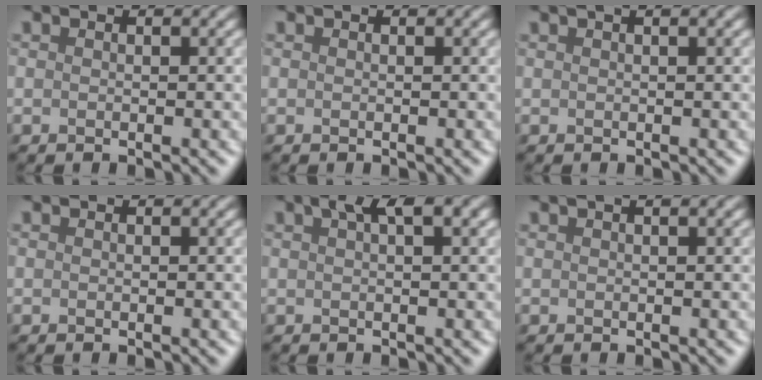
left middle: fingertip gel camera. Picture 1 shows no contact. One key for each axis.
{"total": 0.0}
{"total": 2.9, "fx": 1.7, "fy": 1.1, "fz": 2.2, "tx": -0.014, "ty": 0.007, "tz": 0.006}
{"total": 0.0}
{"total": 3.0, "fx": 1.7, "fy": 0.7, "fz": 2.4, "tx": -0.028, "ty": 0.008, "tz": 0.026}
{"total": 2.1, "fx": 1.2, "fy": 0.7, "fz": 1.6, "tx": -0.015, "ty": 0.003, "tz": 0.009}